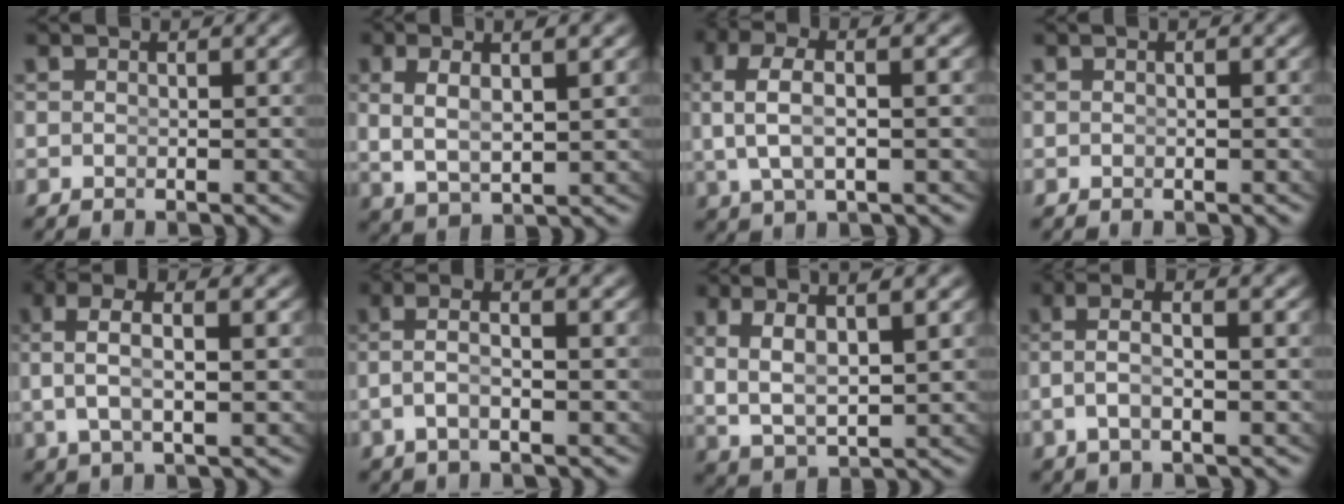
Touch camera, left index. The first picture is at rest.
{"total": 5.4, "force": [1.2, 3.2, 4.2], "torque": [-0.092, -0.004, 0.031]}
{"total": 4.7, "force": [1.0, 1.8, 4.2], "torque": [-0.090, 0.003, 0.025]}
{"total": 0.0}
{"total": 4.9, "force": [1.6, 1.9, 4.2], "torque": [-0.082, 0.007, 0.030]}
{"total": 3.3, "force": [-0.5, 1.1, 3.0], "torque": [-0.066, -0.008, -0.003]}
{"total": 6.5, "force": [1.4, 3.6, 5.1], "torque": [-0.109, -0.006, 0.037]}
{"total": 3.7, "force": [-0.1, 1.5, 3.4], "torque": [-0.073, -0.007, 0.002]}